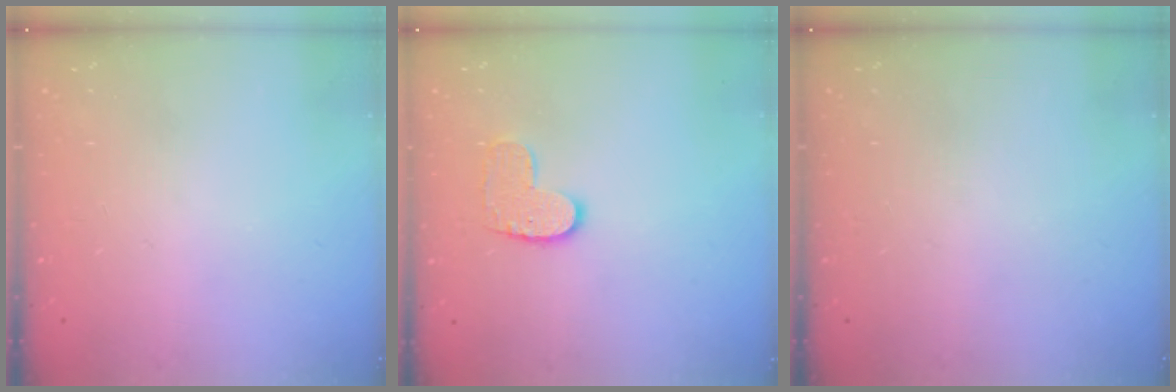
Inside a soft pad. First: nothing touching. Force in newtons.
{"total": 7.9, "press": 7.9, "slide": 0.3}
{"total": 0.0}